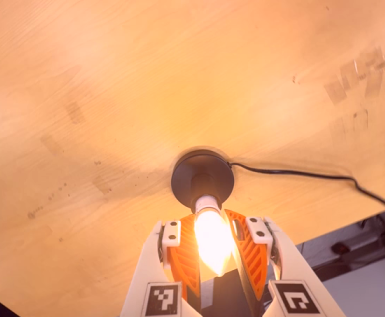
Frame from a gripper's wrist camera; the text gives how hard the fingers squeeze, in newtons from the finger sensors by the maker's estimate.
{"total": 14.4, "left": 13.4, "right": 15.3}